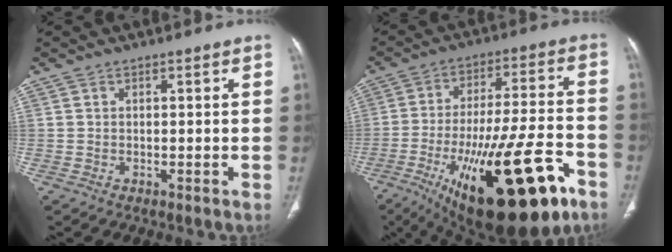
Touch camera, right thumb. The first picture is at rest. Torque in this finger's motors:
{"motor_torque": [2.25, 2.54, 2.23, -0.54, 0.76]}